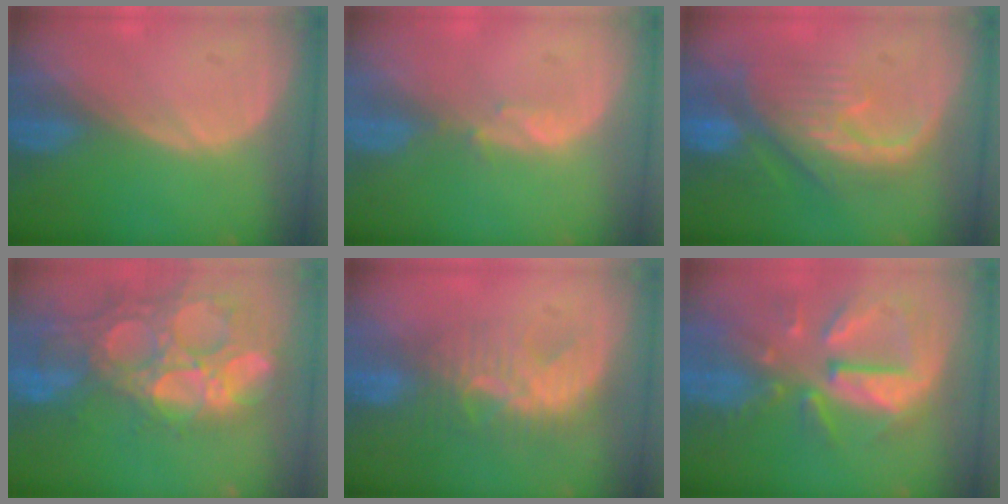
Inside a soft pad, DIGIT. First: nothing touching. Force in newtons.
{"total": 1.1, "press": 1.1, "slide": 0.2}
{"total": 10.3, "press": 9.1, "slide": 4.9}
{"total": 15.1, "press": 12.5, "slide": 8.5}
{"total": 7.7, "press": 7.2, "slide": 2.6}
{"total": 10.7, "press": 9.5, "slide": 5.0}